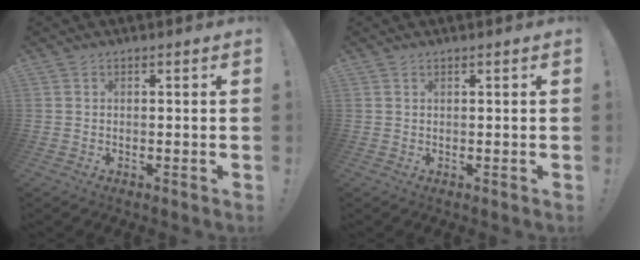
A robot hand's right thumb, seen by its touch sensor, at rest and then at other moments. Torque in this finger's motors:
{"motor_torque": [-0.08, -0.08, 0.14, -0.05, 0.04]}